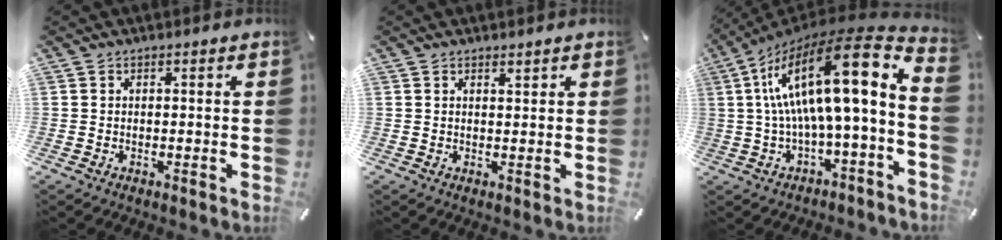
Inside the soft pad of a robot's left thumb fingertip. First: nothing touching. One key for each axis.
{"total": 1.1, "fx": 1.0, "fy": 0.4, "fz": 0.3, "tx": 0.000, "ty": -0.005, "tz": 0.018}
{"total": 21.0, "fx": 4.6, "fy": 5.3, "fz": 19.8, "tx": -0.345, "ty": -0.043, "tz": 0.070}